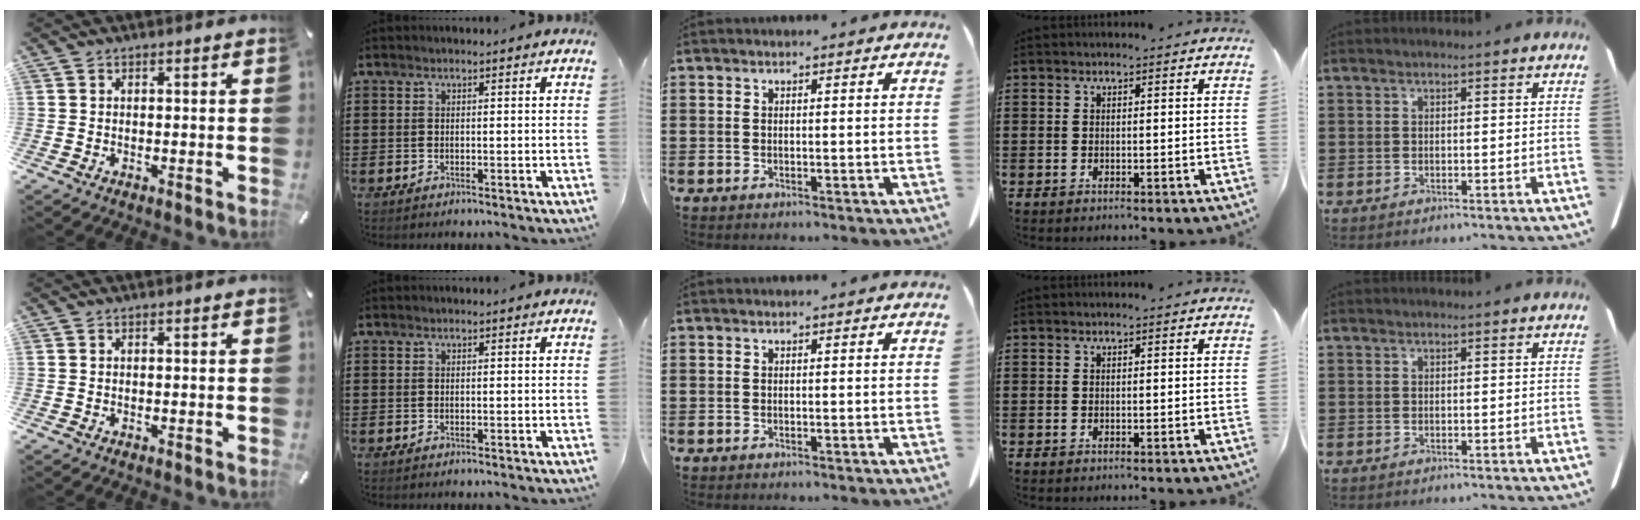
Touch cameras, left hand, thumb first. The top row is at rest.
{}